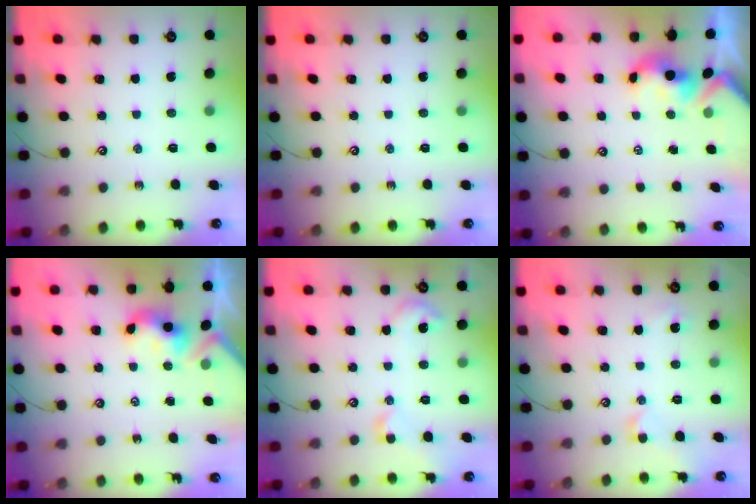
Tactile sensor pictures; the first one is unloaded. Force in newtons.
{"total": 0.0}
{"total": 1.5, "press": 1.3, "slide": 0.7}
{"total": 3.4, "press": 3.4, "slide": 0.4}
{"total": 5.0, "press": 5.0, "slide": 0.8}
{"total": 1.7, "press": 1.6, "slide": 0.5}